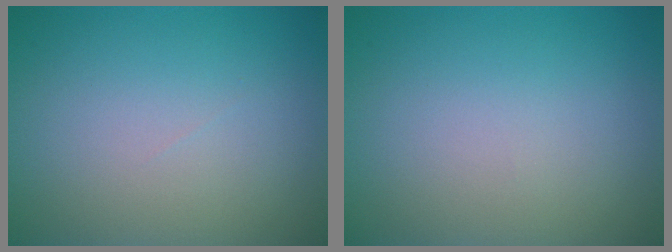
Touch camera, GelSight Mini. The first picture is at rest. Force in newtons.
{"total": 0.0}